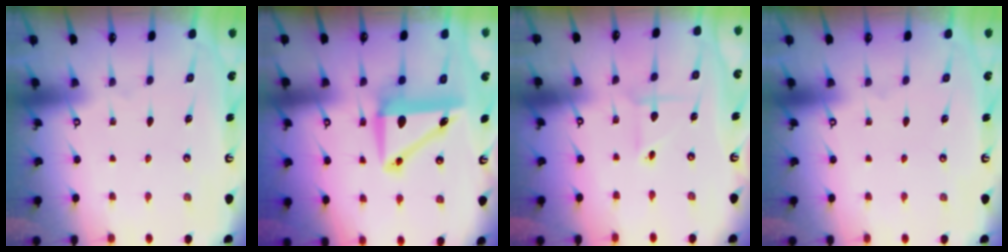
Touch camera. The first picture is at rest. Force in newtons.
{"total": 9.0, "press": 8.8, "slide": 1.8}
{"total": 2.6, "press": 2.6, "slide": 0.0}
{"total": 0.0}